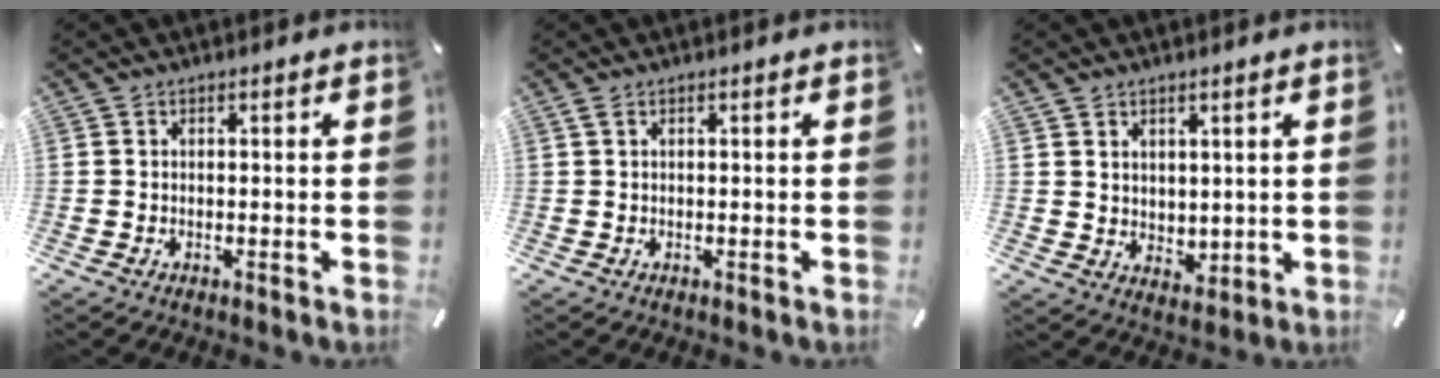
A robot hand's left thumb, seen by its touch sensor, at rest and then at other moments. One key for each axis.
{"total": 0.7, "fx": 0.2, "fy": 0.1, "fz": 0.6, "tx": -0.012, "ty": 0.001, "tz": 0.004}
{"total": 4.6, "fx": 3.0, "fy": 3.5, "fz": -0.4, "tx": 0.020, "ty": -0.022, "tz": 0.053}